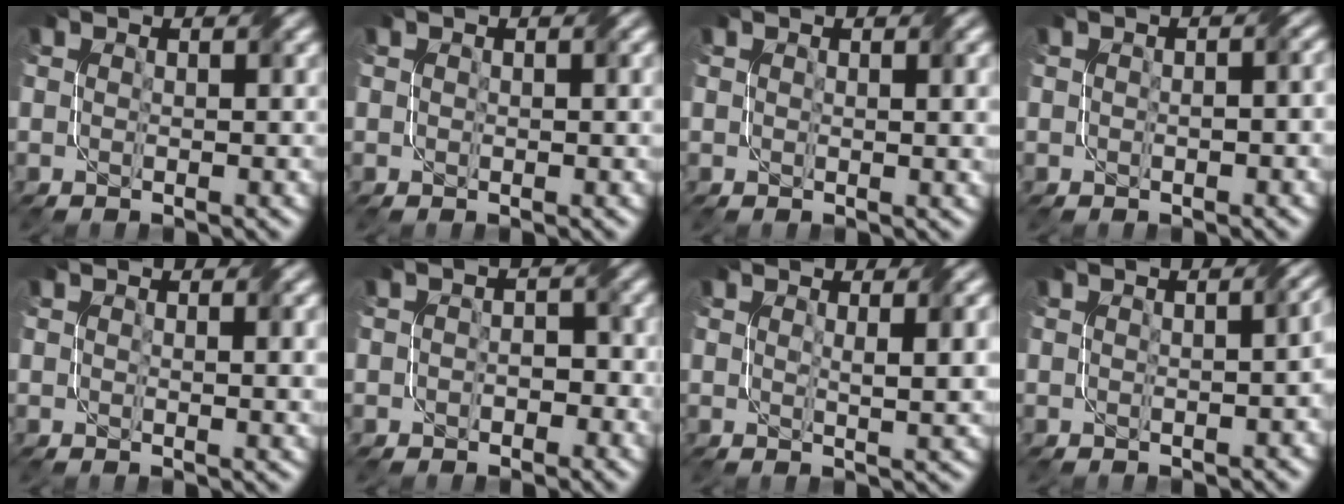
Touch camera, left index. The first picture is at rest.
{"total": 0.8, "force": [0.4, 0.4, 0.6], "torque": [-0.008, 0.001, 0.007]}
{"total": 1.5, "force": [0.6, 0.4, 1.4], "torque": [-0.016, 0.001, 0.012]}
{"total": 2.5, "force": [0.2, 1.5, 2.1], "torque": [-0.019, 0.009, 0.001]}
{"total": 1.9, "force": [0.8, 0.5, 1.7], "torque": [-0.019, 0.001, 0.015]}
{"total": 1.7, "force": [-0.7, 1.3, 0.9], "torque": [-0.003, 0.003, -0.011]}
{"total": 3.1, "force": [1.1, 0.8, 2.8], "torque": [-0.032, 0.001, 0.016]}
{"total": 2.7, "force": [-0.3, 1.1, 2.4], "torque": [-0.018, 0.006, 0.002]}